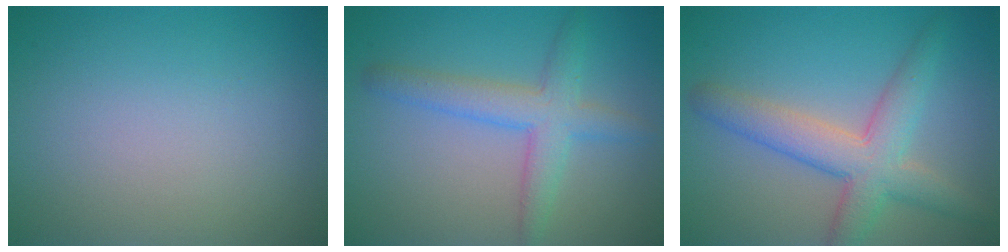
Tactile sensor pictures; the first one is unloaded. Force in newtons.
{"total": 4.0, "press": 3.9, "slide": 0.2}
{"total": 5.4, "press": 5.4, "slide": 0.3}